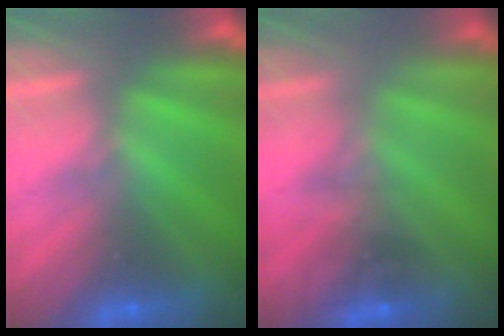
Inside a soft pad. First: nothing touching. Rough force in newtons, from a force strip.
{"total": 1.6}